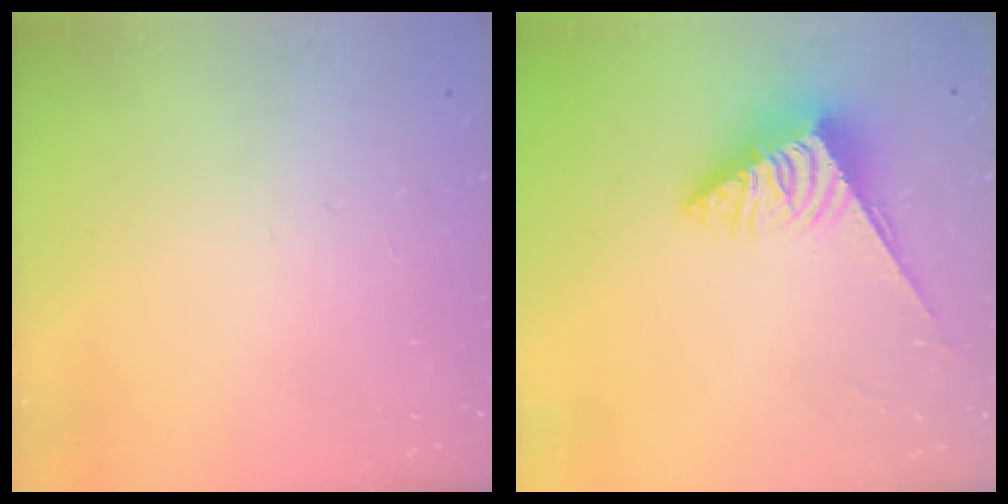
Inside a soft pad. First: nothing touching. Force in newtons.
{"total": 3.5, "press": 3.5, "slide": 0.3}